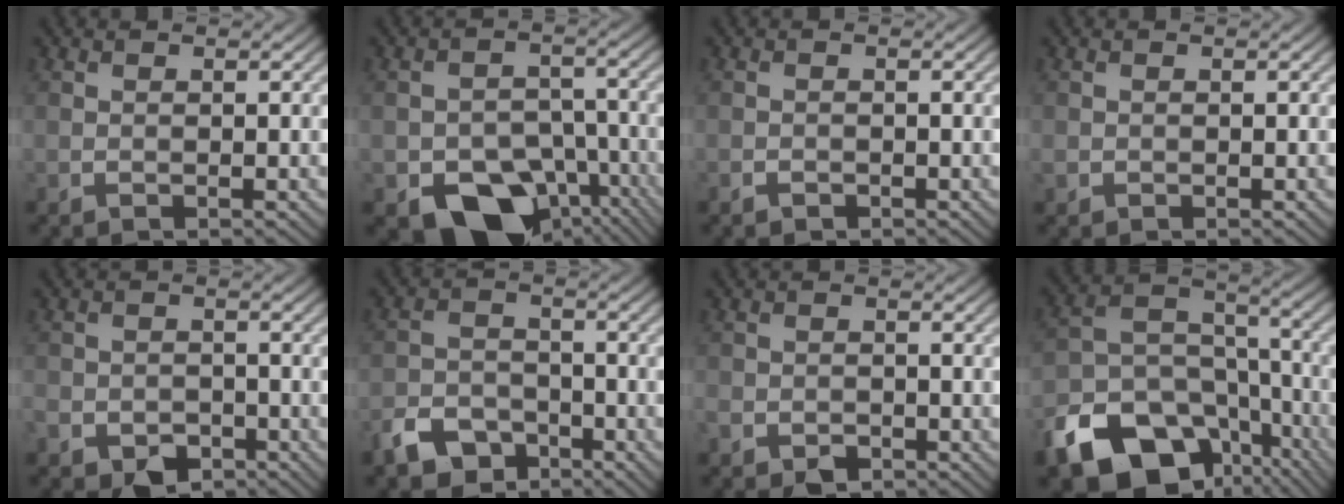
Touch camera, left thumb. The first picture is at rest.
{"total": 12.4, "force": [-7.6, 7.7, 6.2], "torque": [-0.088, -0.020, -0.111]}
{"total": 0.8, "force": [-0.6, 0.4, 0.2], "torque": [-0.003, -0.001, -0.011]}
{"total": 0.7, "force": [-0.2, 0.7, 0.2], "torque": [-0.004, -0.005, -0.004]}
{"total": 4.9, "force": [-3.5, 3.1, 1.7], "torque": [-0.030, -0.004, -0.060]}
{"total": 5.8, "force": [-4.2, 3.4, 2.3], "torque": [-0.048, -0.002, -0.089]}
{"total": 2.7, "force": [-2.0, 1.5, 0.9], "torque": [-0.016, -0.007, -0.044]}
{"total": 18.3, "force": [-10.9, 11.7, 8.8], "torque": [-0.202, -0.051, -0.175]}